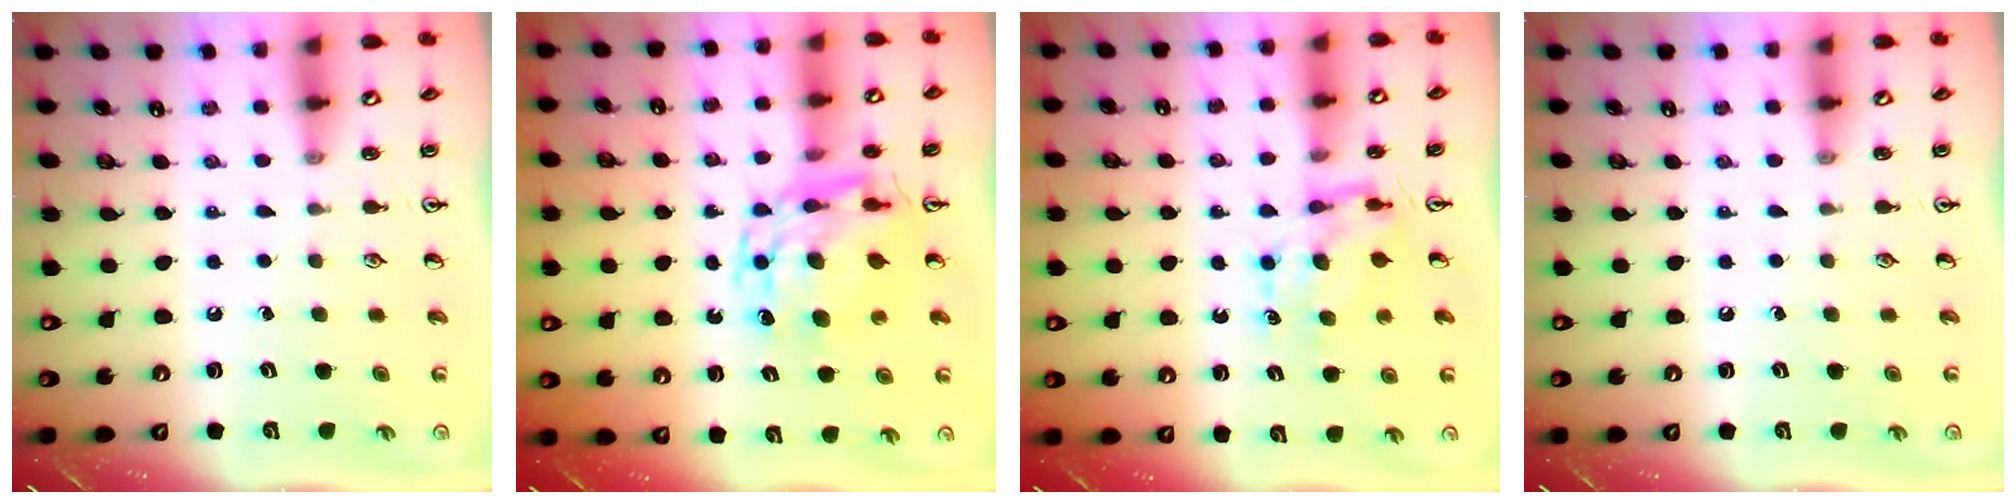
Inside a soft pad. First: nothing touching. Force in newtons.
{"total": 11.2, "press": 11.1, "slide": 0.9}
{"total": 6.6, "press": 6.5, "slide": 0.6}
{"total": 0.0}